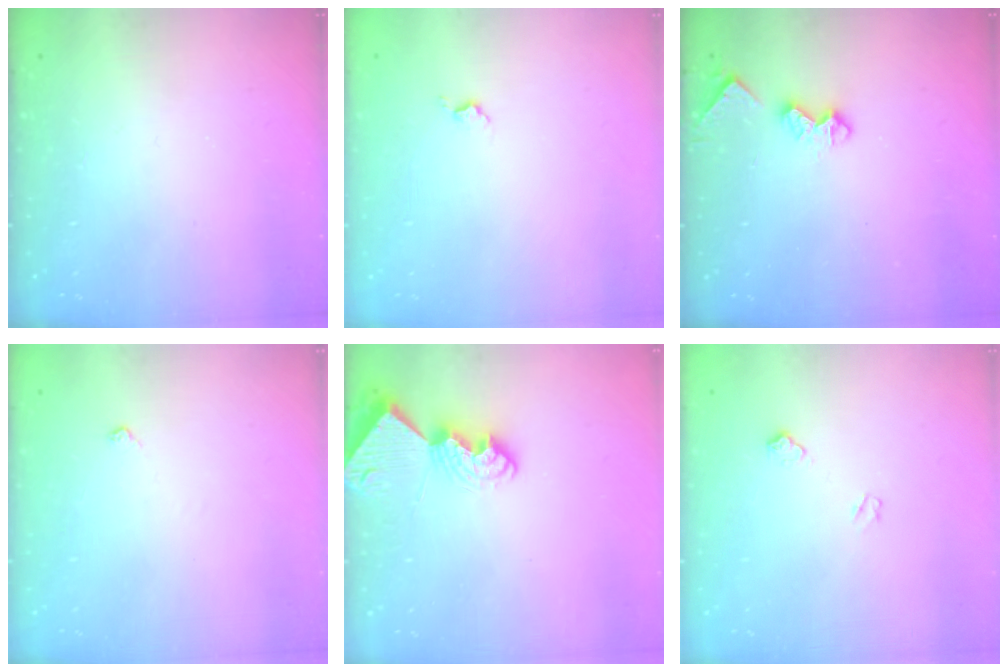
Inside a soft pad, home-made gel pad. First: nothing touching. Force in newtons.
{"total": 5.6, "press": 5.6, "slide": 0.7}
{"total": 5.6, "press": 5.6, "slide": 0.7}
{"total": 3.7, "press": 3.6, "slide": 0.6}
{"total": 8.3, "press": 8.3, "slide": 1.0}
{"total": 6.9, "press": 6.8, "slide": 0.8}